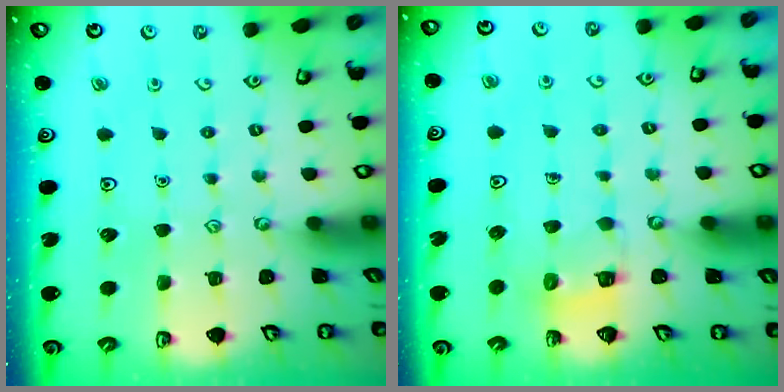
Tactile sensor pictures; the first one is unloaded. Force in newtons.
{"total": 3.8, "press": 3.8, "slide": 0.2}